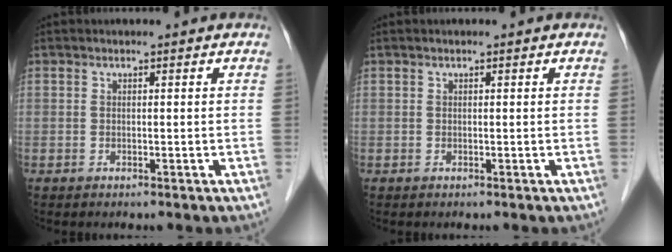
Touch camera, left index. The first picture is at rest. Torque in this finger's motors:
{"motor_torque": [-0.07, -0.07, 0.00, 0.00]}